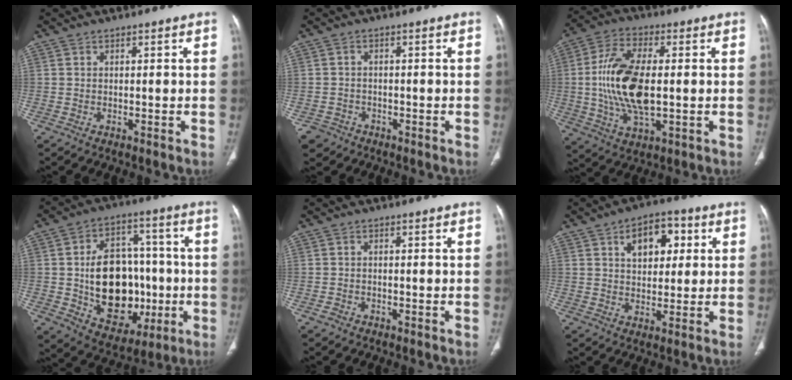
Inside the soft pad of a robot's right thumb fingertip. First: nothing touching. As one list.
[{"total": 3.3, "force": [-2.0, 2.7, 0.1], "torque": [0.001, 0.011, -0.034]}, {"total": 15.8, "force": [-0.1, 7.6, 13.9], "torque": [-0.277, 0.003, -0.002]}, {"total": 21.1, "force": [-2.5, 14.9, 14.8], "torque": [-0.185, 0.025, -0.016]}, {"total": 1.1, "force": [-0.7, 0.7, 0.2], "torque": [-0.006, 0.004, -0.015]}, {"total": 9.2, "force": [3.2, 5.7, 6.5], "torque": [-0.052, 0.005, 0.044]}]